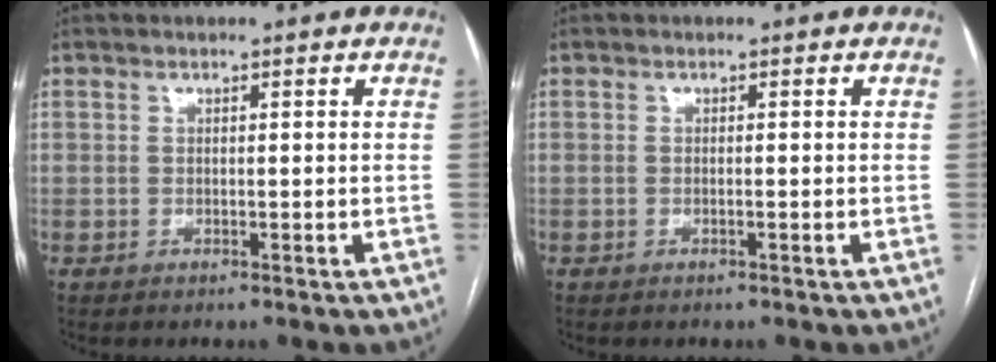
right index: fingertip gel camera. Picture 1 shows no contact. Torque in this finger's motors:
{"motor_torque": [-0.24, 0.07, -0.01, 0.00]}